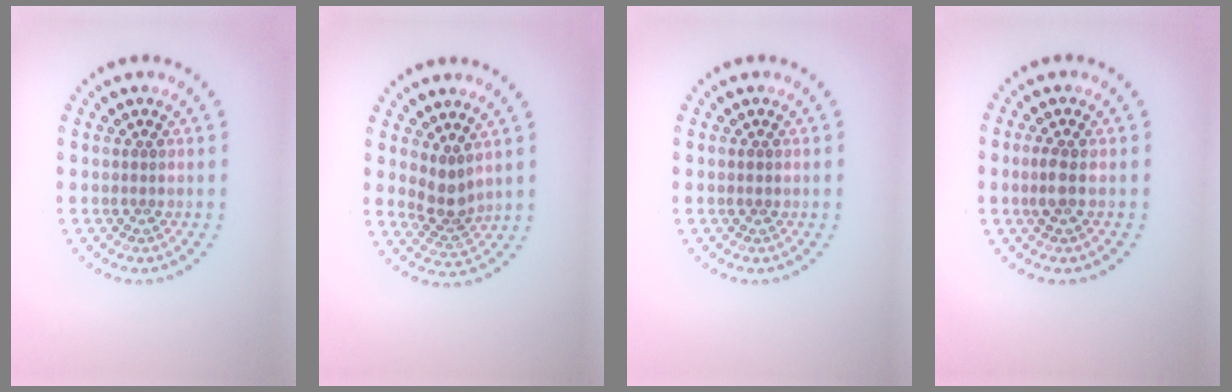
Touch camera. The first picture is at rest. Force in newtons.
{"total": 2.7, "press": 2.0, "slide": 1.8}
{"total": 0.5, "press": 0.5, "slide": 0.2}
{"total": 1.4, "press": 1.3, "slide": 0.5}